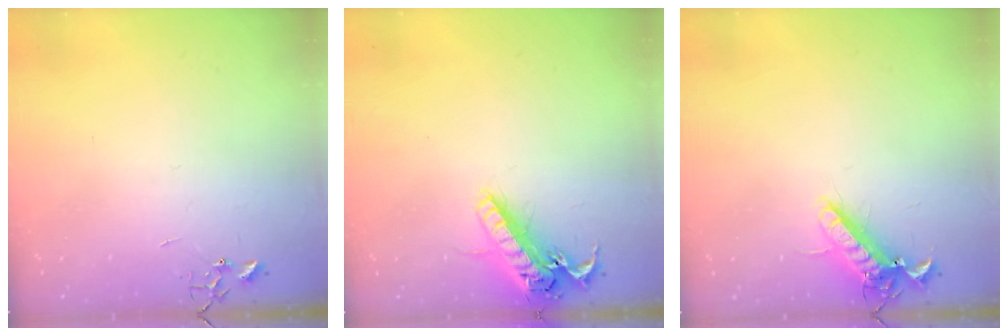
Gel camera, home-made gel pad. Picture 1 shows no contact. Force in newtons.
{"total": 17.4, "press": 17.1, "slide": 3.3}
{"total": 12.6, "press": 12.4, "slide": 2.4}